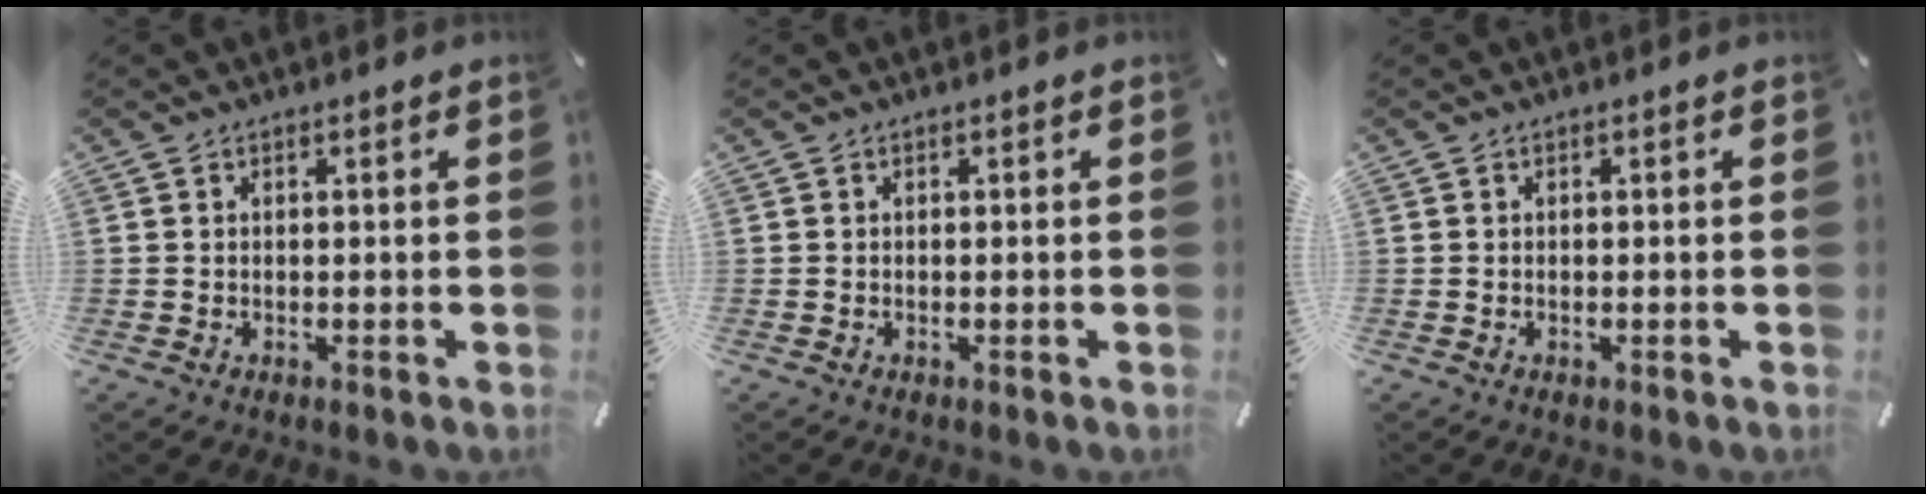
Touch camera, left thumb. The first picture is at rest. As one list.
[{"total": 0.0}, {"total": 0.0}]